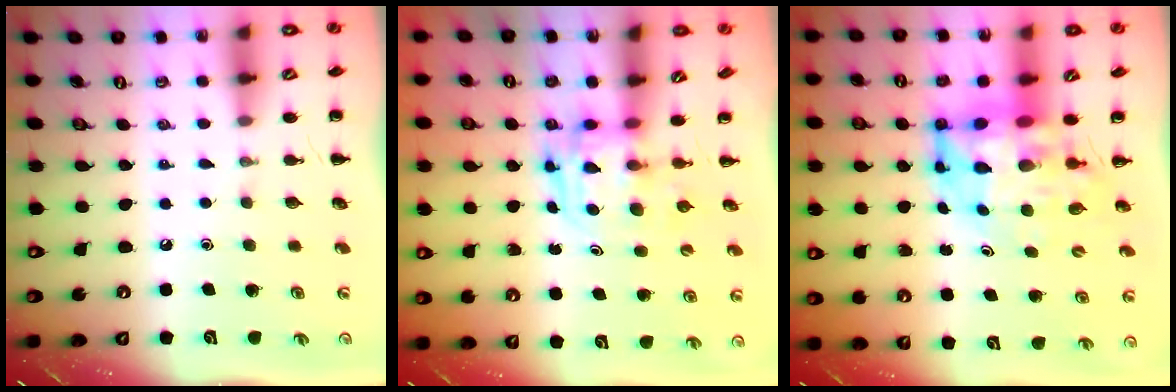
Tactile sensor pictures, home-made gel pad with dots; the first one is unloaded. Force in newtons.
{"total": 3.2, "press": 3.1, "slide": 0.5}
{"total": 9.5, "press": 9.1, "slide": 2.8}